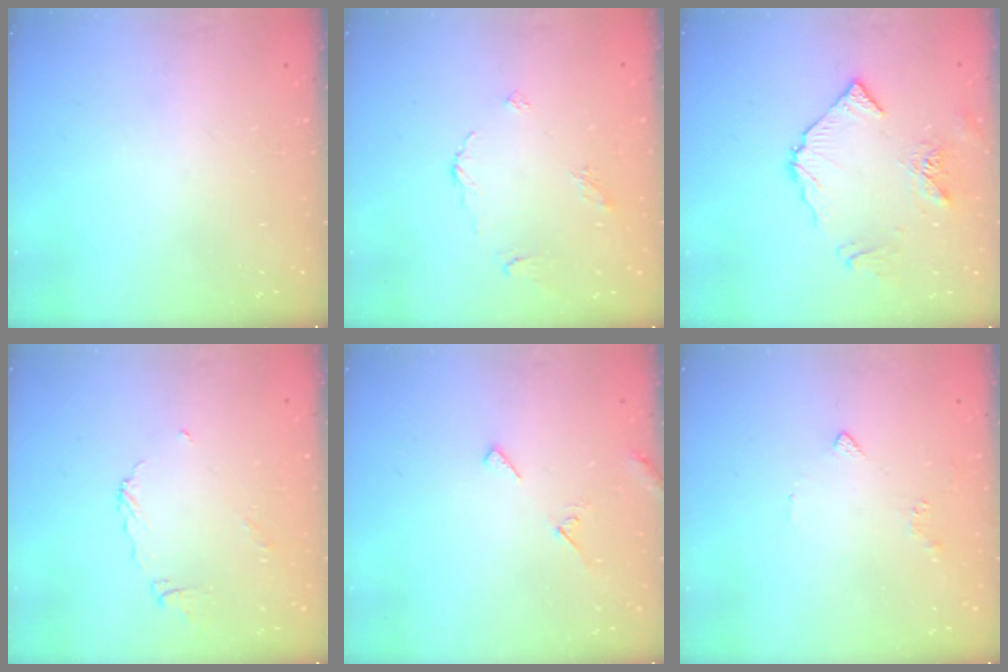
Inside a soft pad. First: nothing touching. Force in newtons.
{"total": 4.2, "press": 4.1, "slide": 0.7}
{"total": 9.6, "press": 9.6, "slide": 0.6}
{"total": 6.5, "press": 6.5, "slide": 0.7}
{"total": 5.3, "press": 5.3, "slide": 0.5}
{"total": 1.8, "press": 1.7, "slide": 0.6}